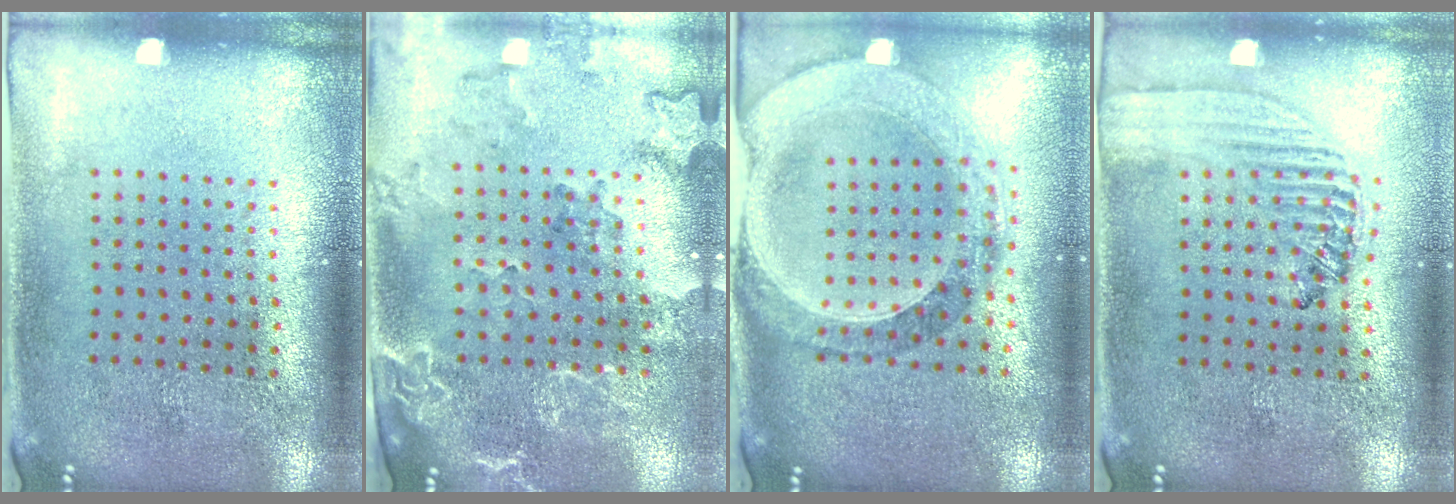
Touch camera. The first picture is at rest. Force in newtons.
{"total": 2.0, "press": 1.9, "slide": 0.7}
{"total": 1.5, "press": 1.4, "slide": 0.4}
{"total": 1.4, "press": 1.3, "slide": 0.5}